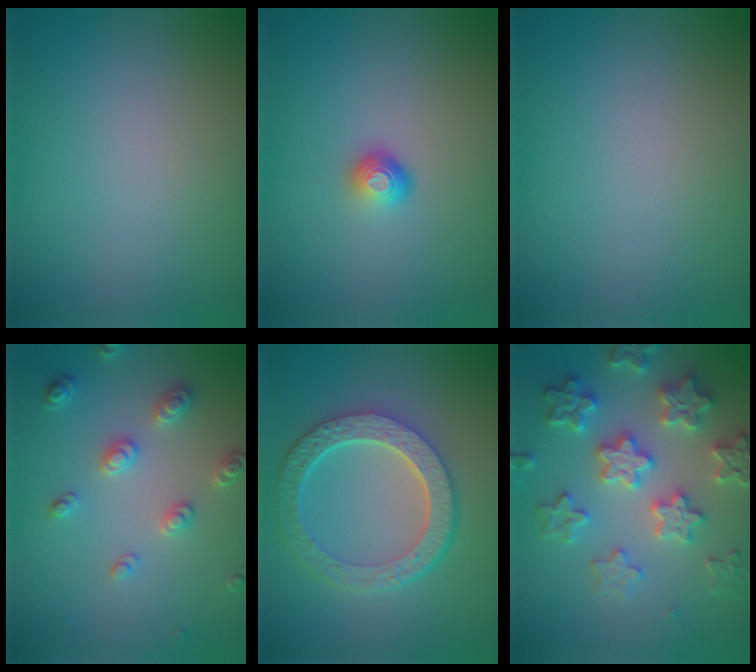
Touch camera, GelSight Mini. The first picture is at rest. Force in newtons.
{"total": 1.7, "press": 1.1, "slide": 1.3}
{"total": 0.0}
{"total": 2.7, "press": 2.7, "slide": 0.4}
{"total": 6.9, "press": 5.0, "slide": 4.7}
{"total": 6.1, "press": 6.0, "slide": 1.3}